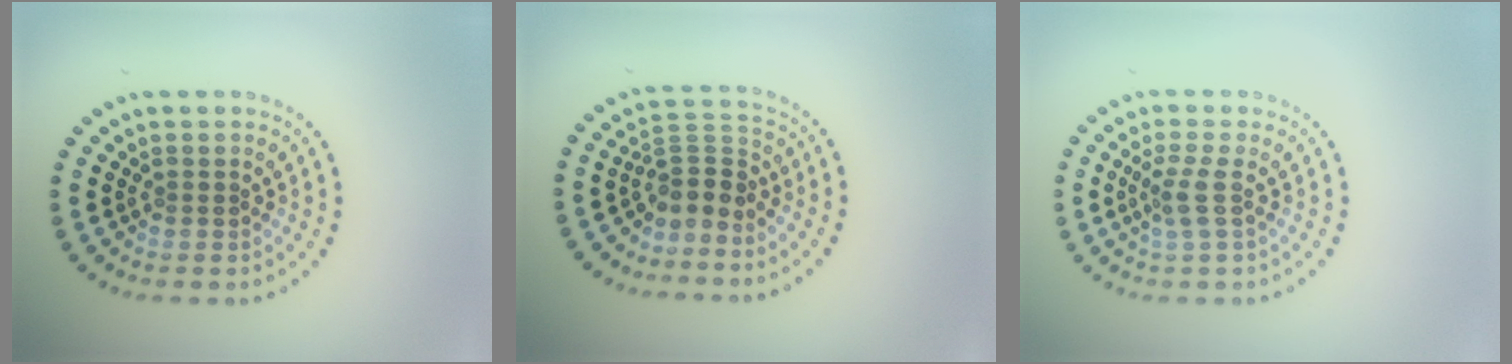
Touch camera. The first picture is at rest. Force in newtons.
{"total": 2.8, "press": 2.1, "slide": 2.0}
{"total": 2.1, "press": 1.6, "slide": 1.3}